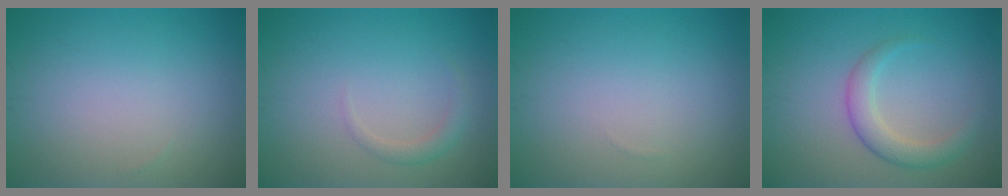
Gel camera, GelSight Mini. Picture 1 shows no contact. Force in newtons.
{"total": 1.3, "press": 1.3, "slide": 0.1}
{"total": 0.0}
{"total": 2.8, "press": 2.8, "slide": 0.1}